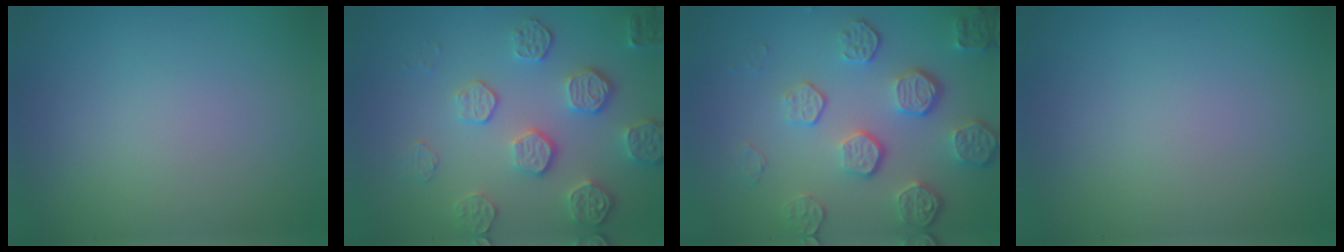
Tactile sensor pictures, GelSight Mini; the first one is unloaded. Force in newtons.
{"total": 4.5, "press": 4.3, "slide": 1.5}
{"total": 5.4, "press": 4.1, "slide": 3.6}
{"total": 0.0}